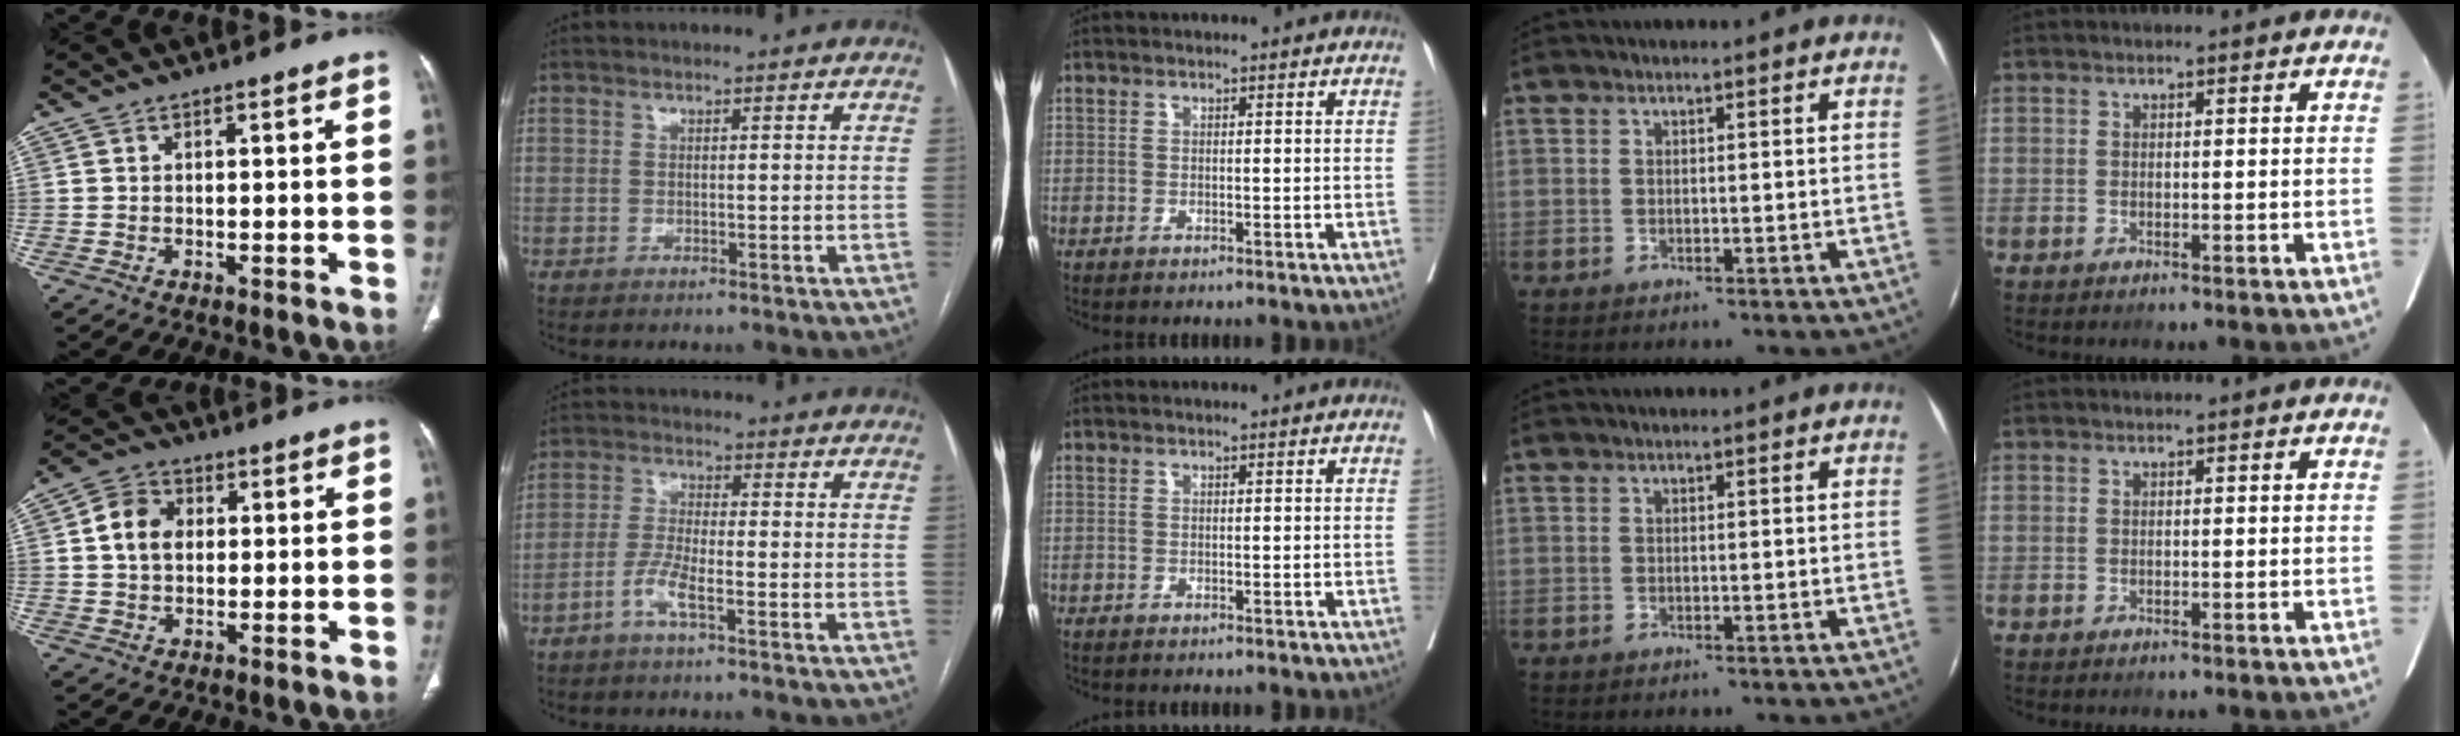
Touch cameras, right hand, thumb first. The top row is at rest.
{"thumb": {"total": 7.4, "force": [1.1, 5.7, 4.6], "torque": [-0.070, 0.010, 0.013]}, "index": {"total": 4.7, "force": [-2.6, 0.6, 3.9], "torque": [-0.086, 0.001, -0.054]}}